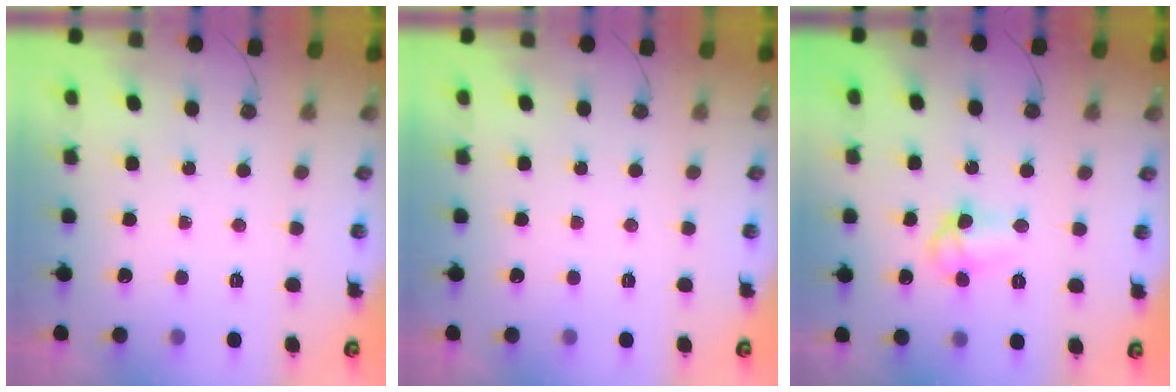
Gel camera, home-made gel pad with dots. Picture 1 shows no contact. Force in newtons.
{"total": 0.0}
{"total": 7.9, "press": 7.3, "slide": 3.0}